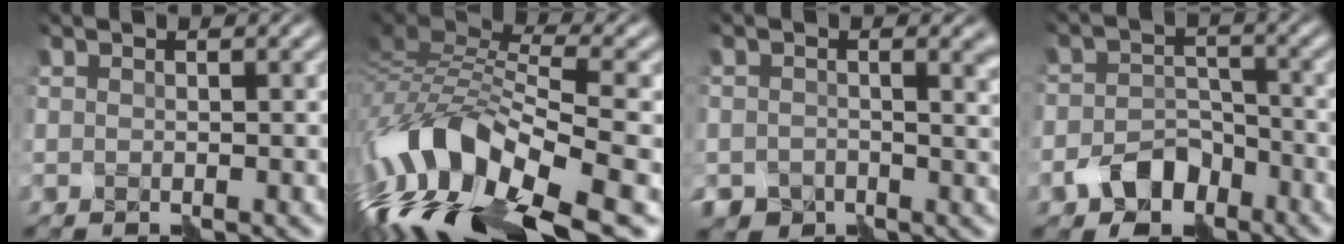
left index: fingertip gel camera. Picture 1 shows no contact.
{"total": 14.8, "force": [-6.4, 6.9, 11.5], "torque": [-0.245, 0.008, -0.111]}
{"total": 2.2, "force": [-1.2, 1.5, 1.0], "torque": [-0.020, -0.006, -0.024]}
{"total": 4.4, "force": [-2.8, 2.8, 2.0], "torque": [-0.030, 0.003, -0.051]}